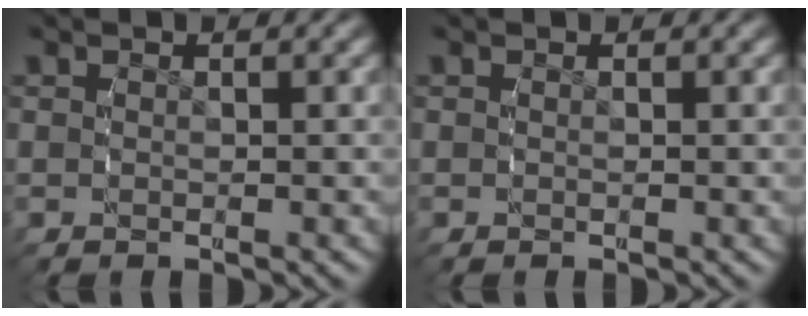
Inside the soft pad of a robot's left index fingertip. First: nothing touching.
{"total": 0.0}